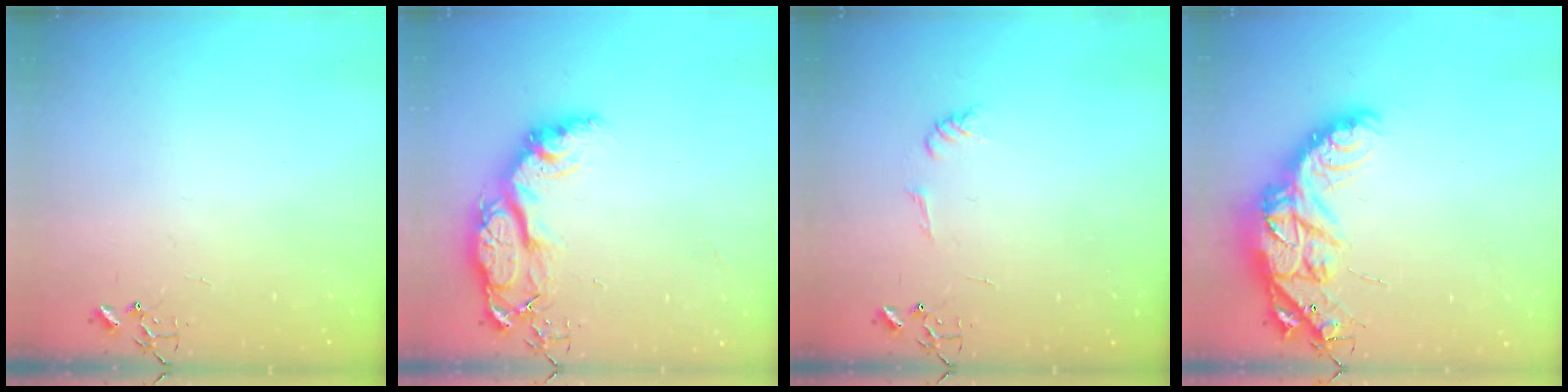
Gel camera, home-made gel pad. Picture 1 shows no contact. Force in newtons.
{"total": 15.4, "press": 15.3, "slide": 1.2}
{"total": 5.9, "press": 5.9, "slide": 0.6}
{"total": 19.5, "press": 19.4, "slide": 1.3}